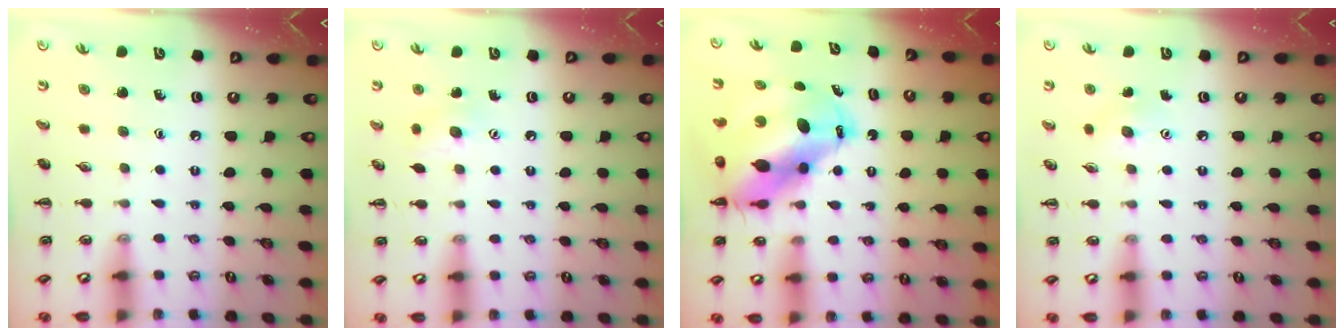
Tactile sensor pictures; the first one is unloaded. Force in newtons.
{"total": 6.9, "press": 6.8, "slide": 1.4}
{"total": 13.1, "press": 12.6, "slide": 3.6}
{"total": 5.0, "press": 4.8, "slide": 1.2}